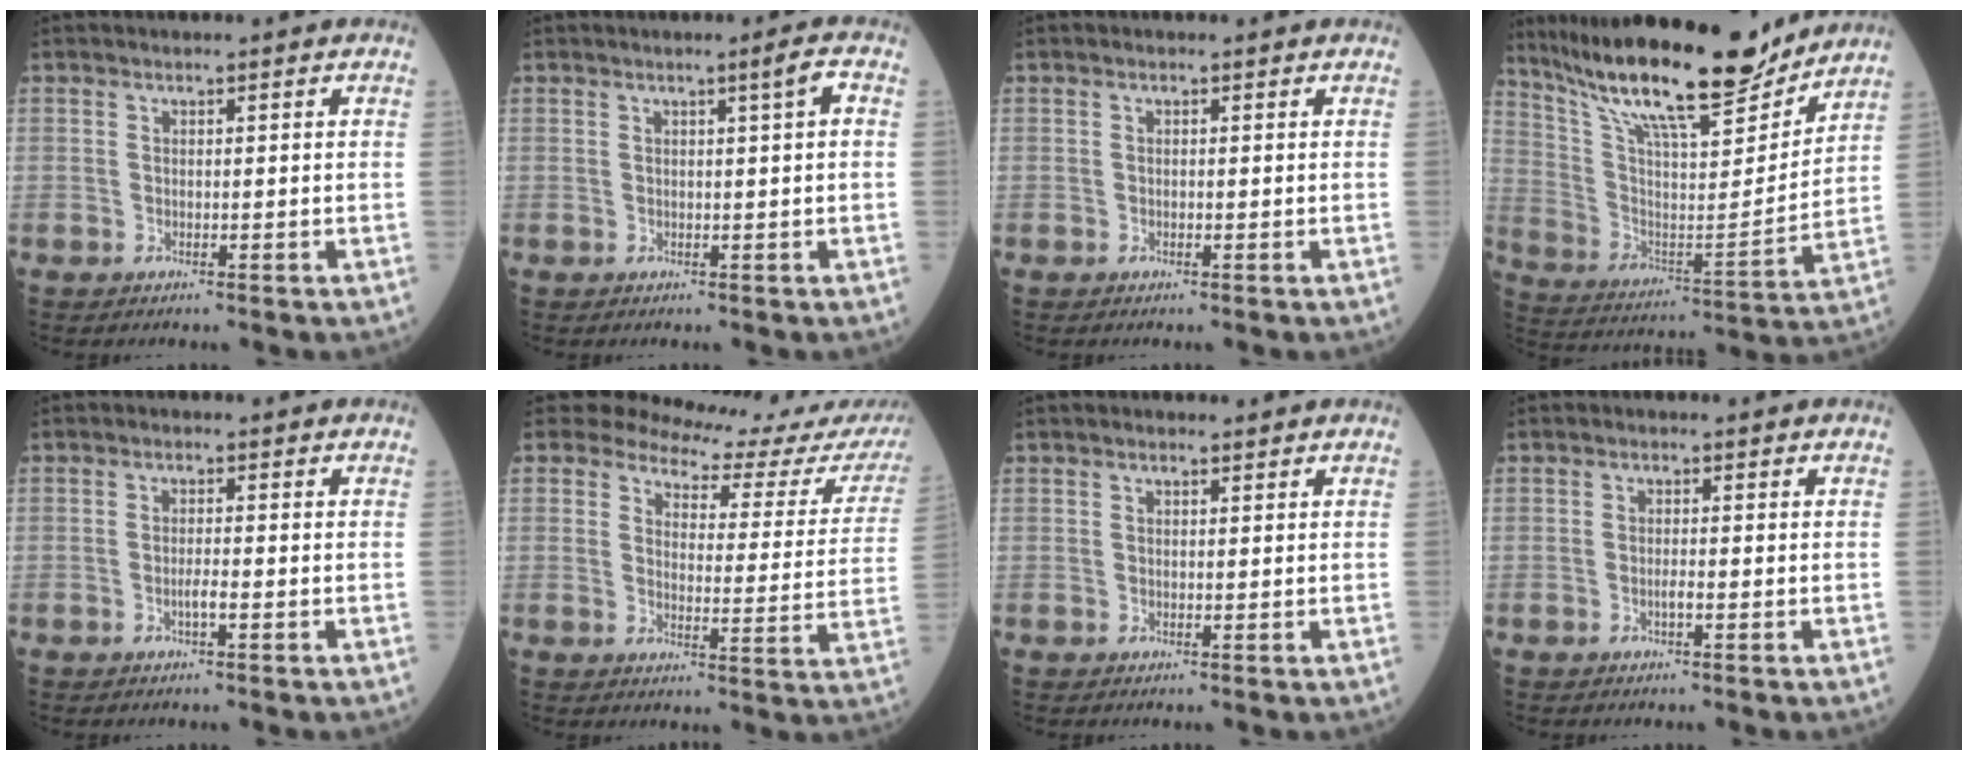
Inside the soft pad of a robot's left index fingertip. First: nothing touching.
{"total": 2.0, "force": [0.5, -0.3, 1.9], "torque": [-0.030, 0.003, 0.007]}
{"total": 0.0}
{"total": 21.5, "force": [18.2, 2.8, 11.2], "torque": [-0.205, -0.014, 0.304]}
{"total": 1.5, "force": [-0.8, 0.1, 1.3], "torque": [-0.026, -0.003, -0.015]}
{"total": 15.6, "force": [15.2, 2.1, 3.0], "torque": [-0.026, -0.093, 0.154]}
{"total": 0.7, "force": [0.6, 0.3, 0.3], "torque": [-0.013, 0.003, 0.007]}
{"total": 1.0, "force": [-0.5, 0.1, 0.8], "torque": [-0.017, -0.003, -0.010]}